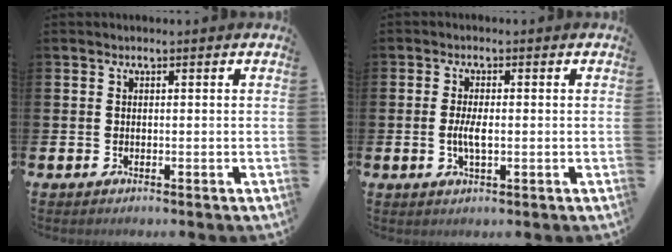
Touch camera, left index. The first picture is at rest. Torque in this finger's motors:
{"motor_torque": [0.67, 0.31, 0.14, 0.10]}